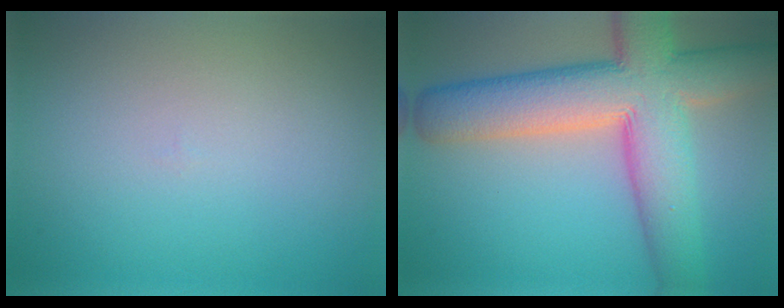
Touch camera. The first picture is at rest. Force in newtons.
{"total": 11.6, "press": 11.5, "slide": 0.9}